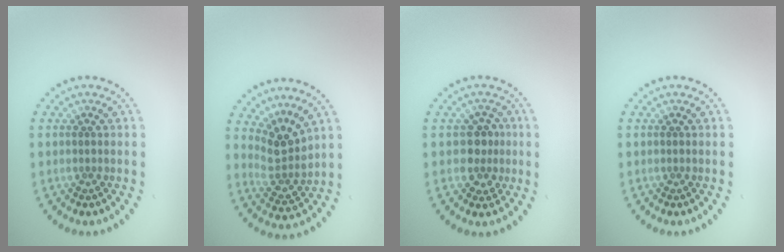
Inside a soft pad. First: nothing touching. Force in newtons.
{"total": 3.1, "press": 2.3, "slide": 2.1}
{"total": 2.5, "press": 2.3, "slide": 0.9}
{"total": 0.0}